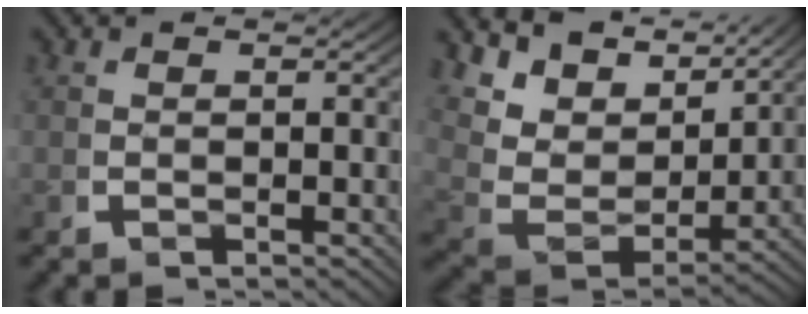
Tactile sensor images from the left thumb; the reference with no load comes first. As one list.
[{"total": 9.3, "force": [4.5, 5.4, 6.1], "torque": [-0.134, 0.005, 0.070]}]